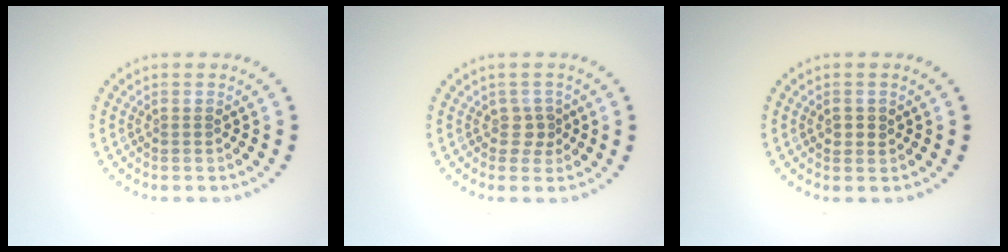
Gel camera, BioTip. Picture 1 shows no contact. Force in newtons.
{"total": 1.4, "press": 1.1, "slide": 0.9}
{"total": 1.1, "press": 1.0, "slide": 0.2}